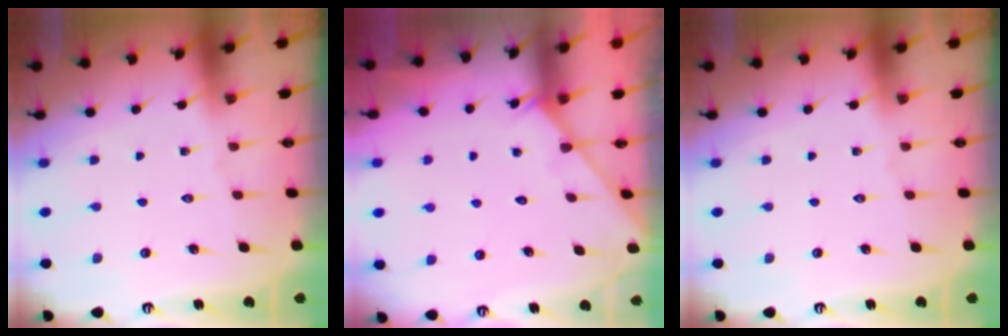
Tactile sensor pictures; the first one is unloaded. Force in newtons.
{"total": 2.2, "press": 2.2, "slide": 0.2}
{"total": 0.0}